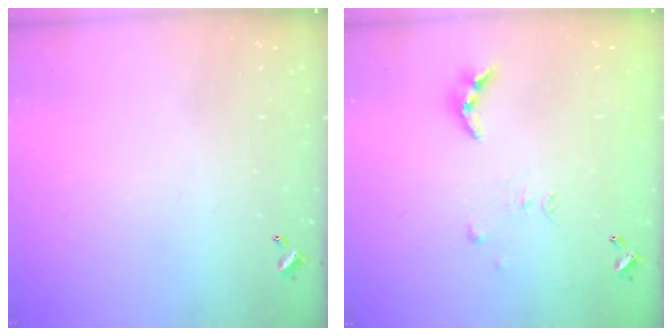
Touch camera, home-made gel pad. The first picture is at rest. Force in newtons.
{"total": 8.1, "press": 8.1, "slide": 0.7}